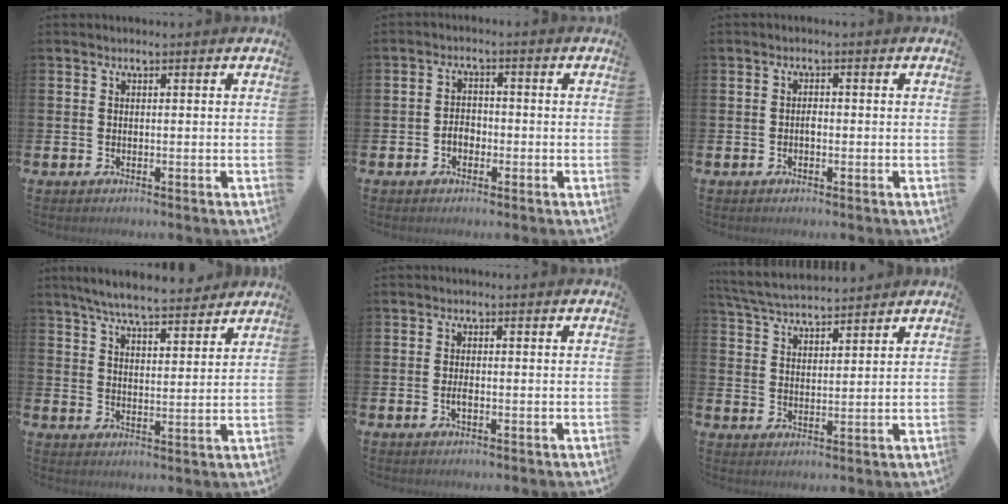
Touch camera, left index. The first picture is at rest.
{"total": 2.3, "force": [-1.0, 1.8, 1.2], "torque": [-0.021, 0.002, -0.023]}
{"total": 1.1, "force": [-0.3, 0.7, 0.8], "torque": [-0.009, 0.000, -0.008]}
{"total": 6.2, "force": [5.8, 0.6, 2.0], "torque": [-0.054, -0.027, 0.103]}
{"total": 1.4, "force": [-0.3, 0.6, 1.3], "torque": [-0.019, -0.003, -0.008]}
{"total": 5.0, "force": [4.9, 0.5, 0.8], "torque": [-0.038, -0.022, 0.090]}